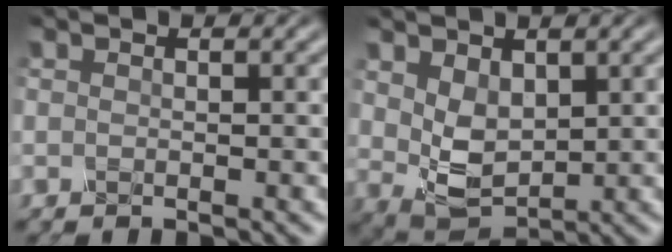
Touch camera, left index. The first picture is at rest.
{"total": 2.8, "force": [1.2, 1.7, 1.8], "torque": [-0.061, -0.003, 0.040]}